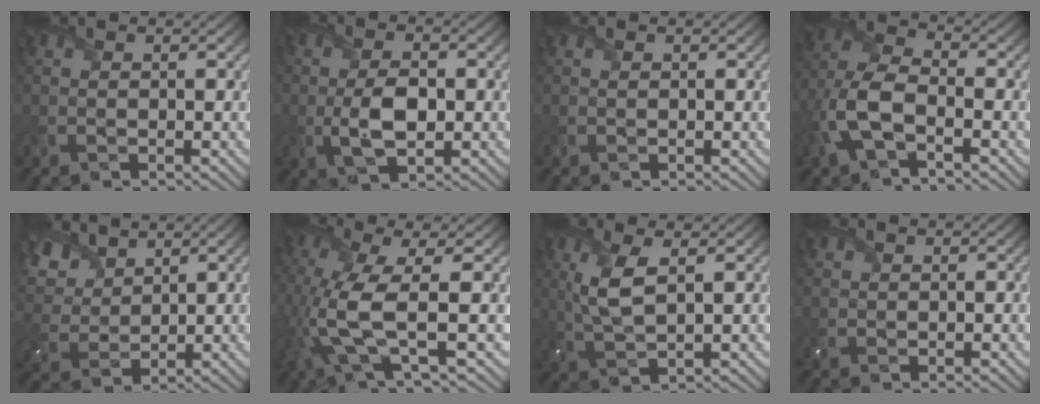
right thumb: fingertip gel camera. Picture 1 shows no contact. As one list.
[{"total": 5.4, "force": [-0.8, 2.9, 4.6], "torque": [-0.096, -0.006, -0.016]}, {"total": 0.0}, {"total": 8.0, "force": [-3.1, 3.9, 6.2], "torque": [-0.154, 0.004, -0.077]}, {"total": 8.0, "force": [5.1, 4.4, 4.2], "torque": [-0.135, 0.012, 0.100]}, {"total": 9.4, "force": [-1.2, 2.5, 9.0], "torque": [-0.200, -0.001, -0.032]}, {"total": 5.3, "force": [1.7, 1.7, 4.8], "torque": [-0.117, -0.001, 0.038]}, {"total": 0.5, "force": [0.5, 0.1, 0.1], "torque": [-0.007, 0.002, 0.014]}]